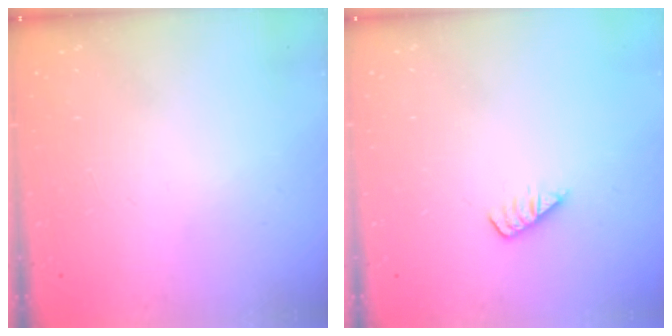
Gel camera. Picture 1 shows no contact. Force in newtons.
{"total": 1.6, "press": 1.5, "slide": 0.3}